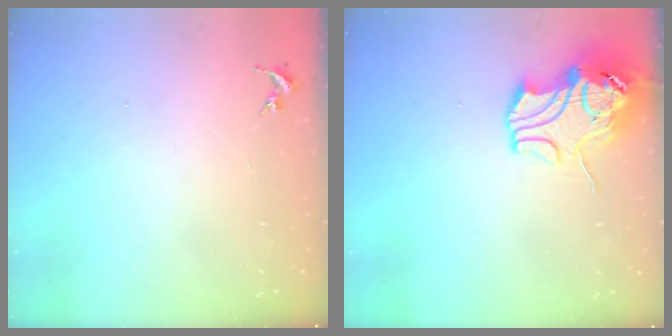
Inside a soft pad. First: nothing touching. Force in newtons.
{"total": 12.1, "press": 11.9, "slide": 1.8}